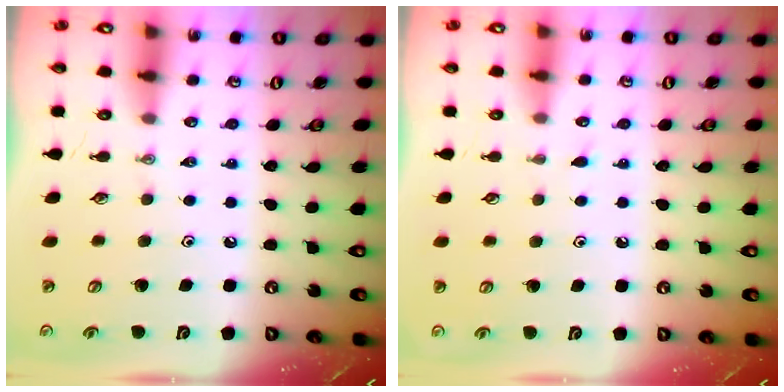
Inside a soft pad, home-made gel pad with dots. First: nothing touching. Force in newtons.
{"total": 4.2, "press": 4.2, "slide": 0.4}